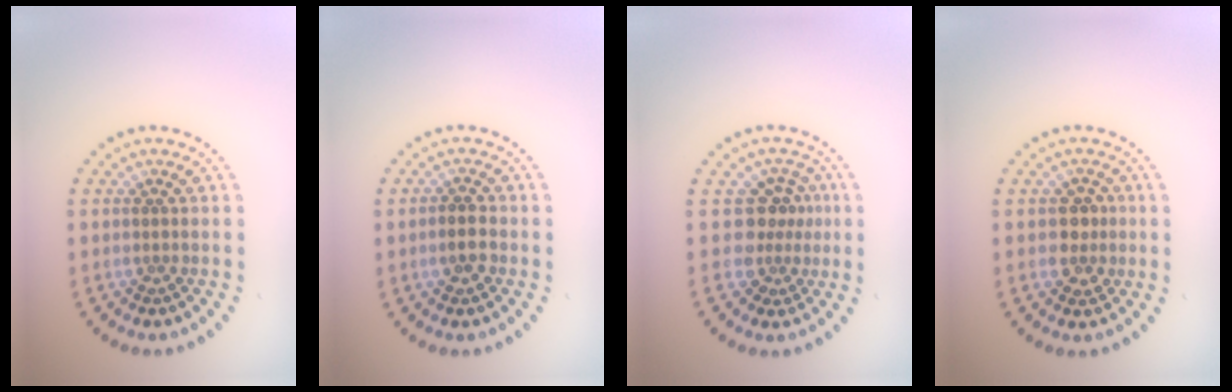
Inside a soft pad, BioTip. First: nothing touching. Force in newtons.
{"total": 2.0, "press": 2.0, "slide": 0.4}
{"total": 3.0, "press": 2.1, "slide": 2.1}
{"total": 2.1, "press": 2.0, "slide": 0.4}